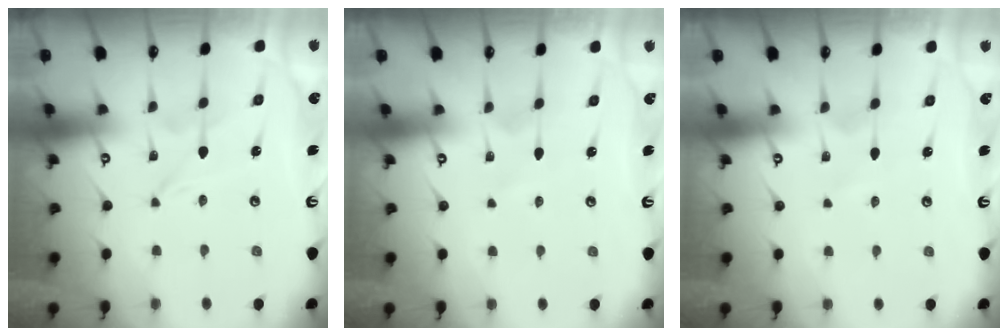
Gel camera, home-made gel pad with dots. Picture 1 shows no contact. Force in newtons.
{"total": 1.9, "press": 1.8, "slide": 0.3}
{"total": 1.9, "press": 1.8, "slide": 0.3}